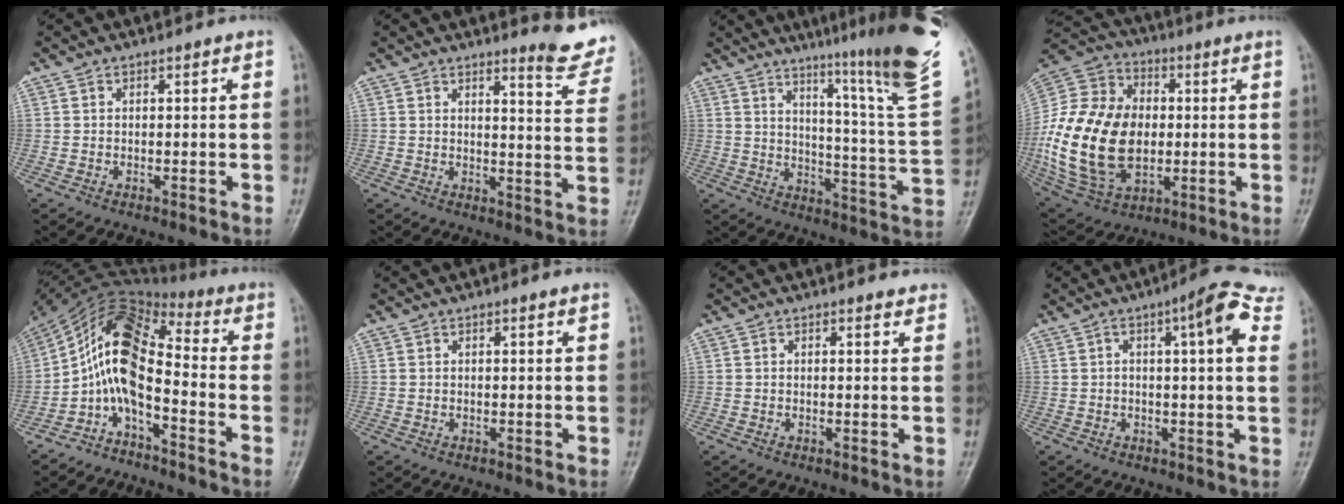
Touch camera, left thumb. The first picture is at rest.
{"total": 6.1, "force": [5.9, 0.7, 1.4], "torque": [-0.003, -0.059, 0.058]}
{"total": 24.8, "force": [16.9, 0.8, 18.2], "torque": [-0.242, -0.108, 0.230]}
{"total": 24.7, "force": [-1.1, 16.9, 17.9], "torque": [-0.359, 0.002, -0.005]}
{"total": 11.4, "force": [-3.5, 5.2, 9.5], "torque": [-0.181, 0.084, -0.078]}
{"total": 0.9, "force": [0.8, -0.1, 0.5], "torque": [-0.008, -0.001, 0.014]}
{"total": 1.7, "force": [1.5, 0.5, 0.4], "torque": [-0.001, -0.008, 0.015]}
{"total": 9.9, "force": [3.9, 1.9, 8.9], "torque": [-0.109, 0.006, 0.042]}